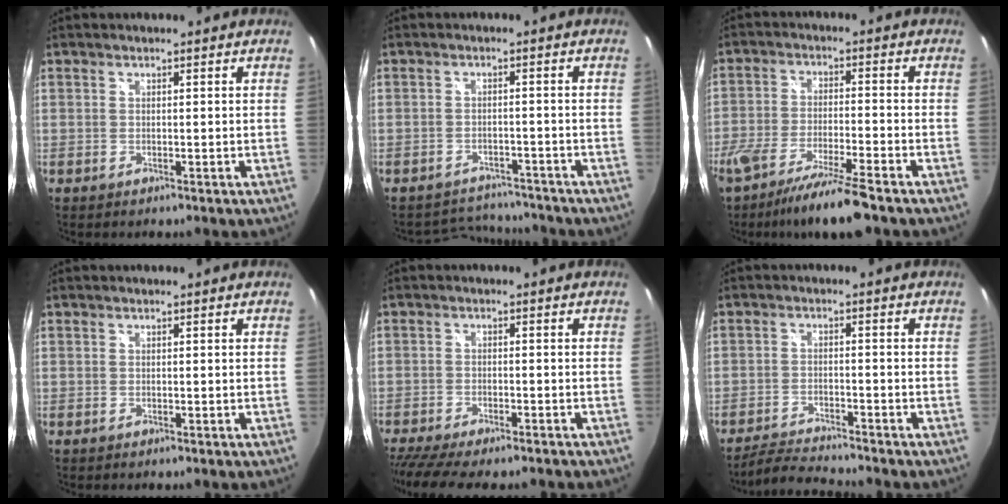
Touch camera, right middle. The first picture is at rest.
{"total": 6.6, "force": [-6.2, 2.2, 0.4], "torque": [-0.017, 0.012, -0.087]}
{"total": 12.1, "force": [-9.5, 0.5, 7.5], "torque": [-0.159, -0.028, -0.164]}
{"total": 0.0}
{"total": 11.0, "force": [-9.4, 1.8, 5.5], "torque": [-0.123, -0.034, -0.149]}
{"total": 6.4, "force": [-6.1, 0.1, 2.0], "torque": [-0.061, -0.012, -0.111]}